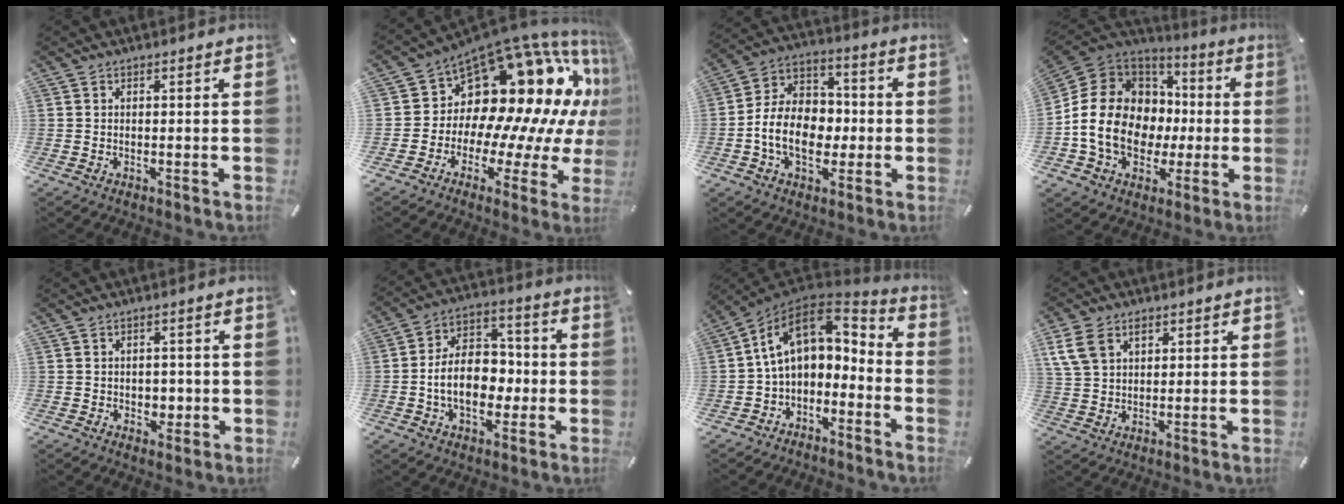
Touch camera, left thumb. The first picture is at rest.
{"total": 17.8, "force": [8.5, 11.2, 10.9], "torque": [-0.151, -0.126, 0.161]}
{"total": 13.1, "force": [-2.8, 10.1, 7.8], "torque": [-0.177, 0.017, -0.049]}
{"total": 16.8, "force": [-3.3, 14.0, 8.8], "torque": [-0.185, 0.013, -0.054]}
{"total": 2.9, "force": [-0.2, 2.6, 1.3], "torque": [-0.011, -0.003, -0.008]}
{"total": 12.8, "force": [-2.4, 9.1, 8.7], "torque": [-0.154, 0.016, -0.041]}
{"total": 12.8, "force": [2.9, 8.5, 9.1], "torque": [-0.171, -0.013, 0.053]}
{"total": 7.6, "force": [3.5, 5.8, 3.5], "torque": [-0.088, 0.002, 0.067]}